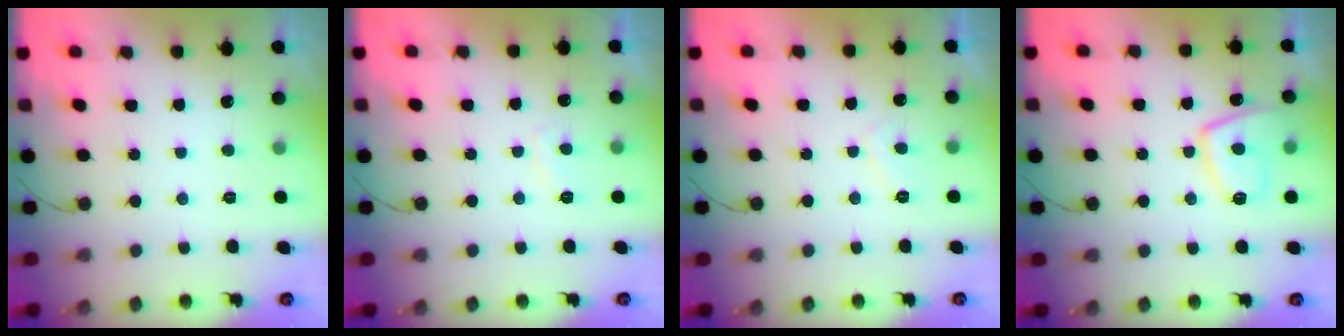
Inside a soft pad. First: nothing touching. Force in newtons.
{"total": 2.1, "press": 2.0, "slide": 0.7}
{"total": 1.8, "press": 1.6, "slide": 0.8}
{"total": 9.5, "press": 9.4, "slide": 1.1}